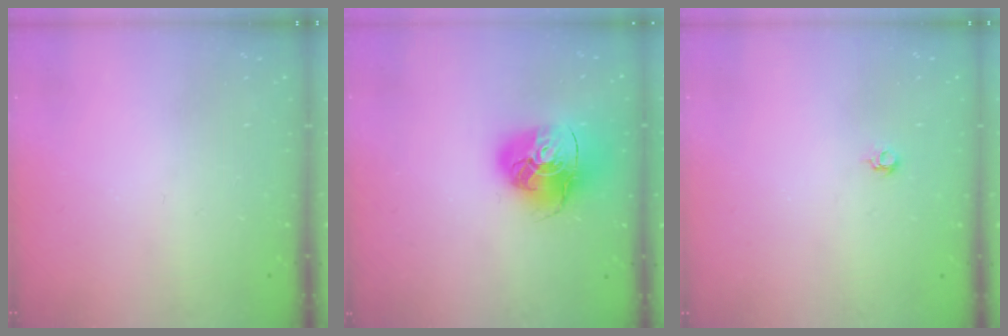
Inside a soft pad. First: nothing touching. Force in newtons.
{"total": 14.4, "press": 14.3, "slide": 1.8}
{"total": 3.7, "press": 3.6, "slide": 0.8}